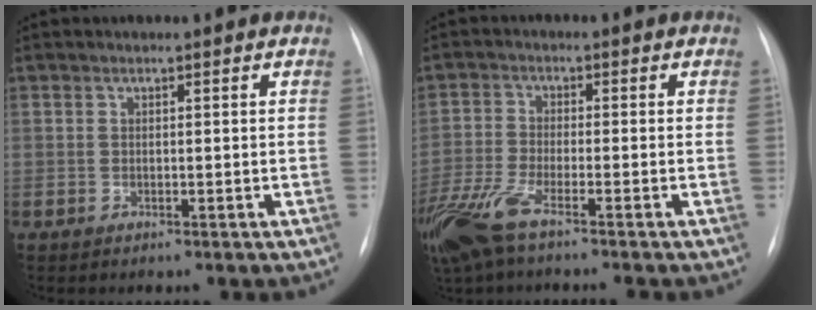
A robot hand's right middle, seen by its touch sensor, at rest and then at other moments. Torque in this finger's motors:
{"motor_torque": [1.09, -1.01, 0.34, 0.09]}